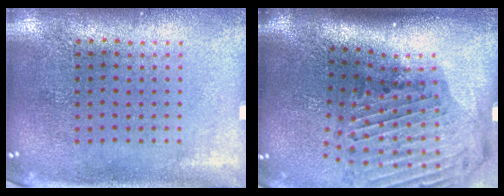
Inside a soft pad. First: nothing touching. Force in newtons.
{"total": 3.0, "press": 2.2, "slide": 2.1}